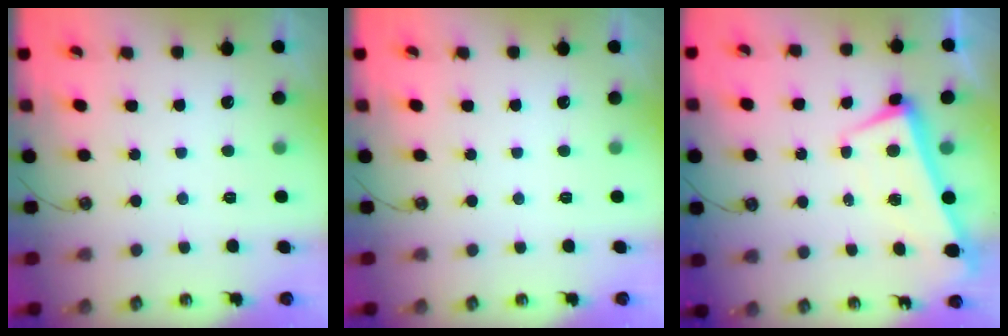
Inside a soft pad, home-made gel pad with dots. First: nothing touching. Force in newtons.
{"total": 0.0}
{"total": 2.0, "press": 1.8, "slide": 0.9}